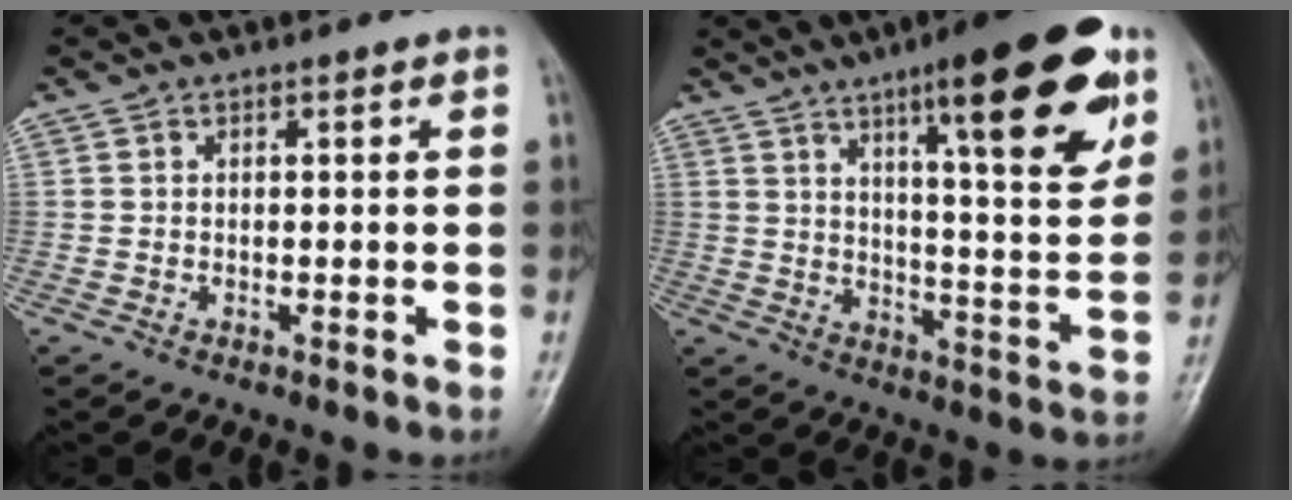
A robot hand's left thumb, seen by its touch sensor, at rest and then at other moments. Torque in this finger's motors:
{"motor_torque": [2.90, 1.71, 1.95, -0.82, 0.14]}